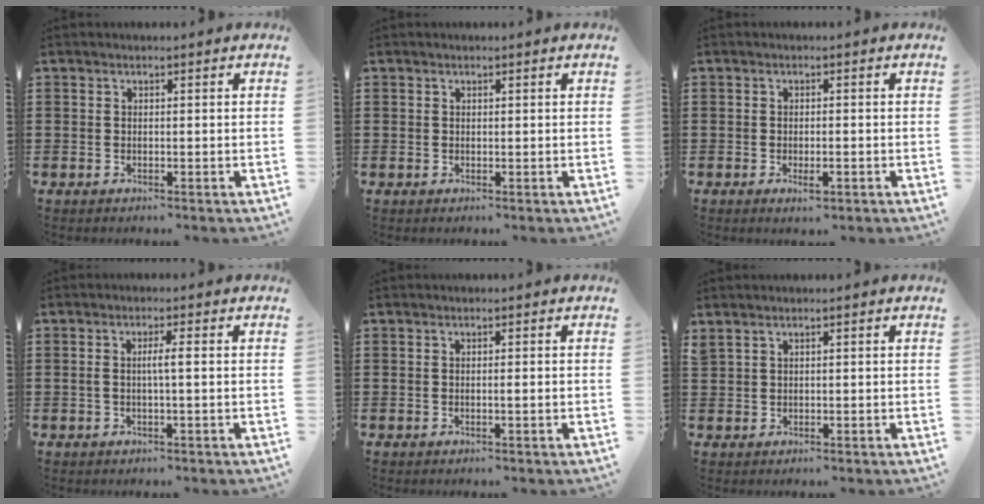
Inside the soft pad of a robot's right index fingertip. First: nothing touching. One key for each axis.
{"total": 0.6, "fx": 0.3, "fy": 0.5, "fz": 0.0, "tx": -0.002, "ty": 0.003, "tz": 0.006}
{"total": 1.9, "fx": -0.9, "fy": 0.7, "fz": 1.5, "tx": -0.027, "ty": -0.001, "tz": -0.016}
{"total": 2.3, "fx": -0.2, "fy": 0.1, "fz": 2.3, "tx": -0.045, "ty": -0.002, "tz": -0.005}
{"total": 0.8, "fx": -0.2, "fy": -0.1, "fz": 0.8, "tx": -0.013, "ty": -0.004, "tz": -0.003}
{"total": 0.8, "fx": 0.6, "fy": 0.3, "fz": 0.3, "tx": -0.008, "ty": 0.001, "tz": 0.012}